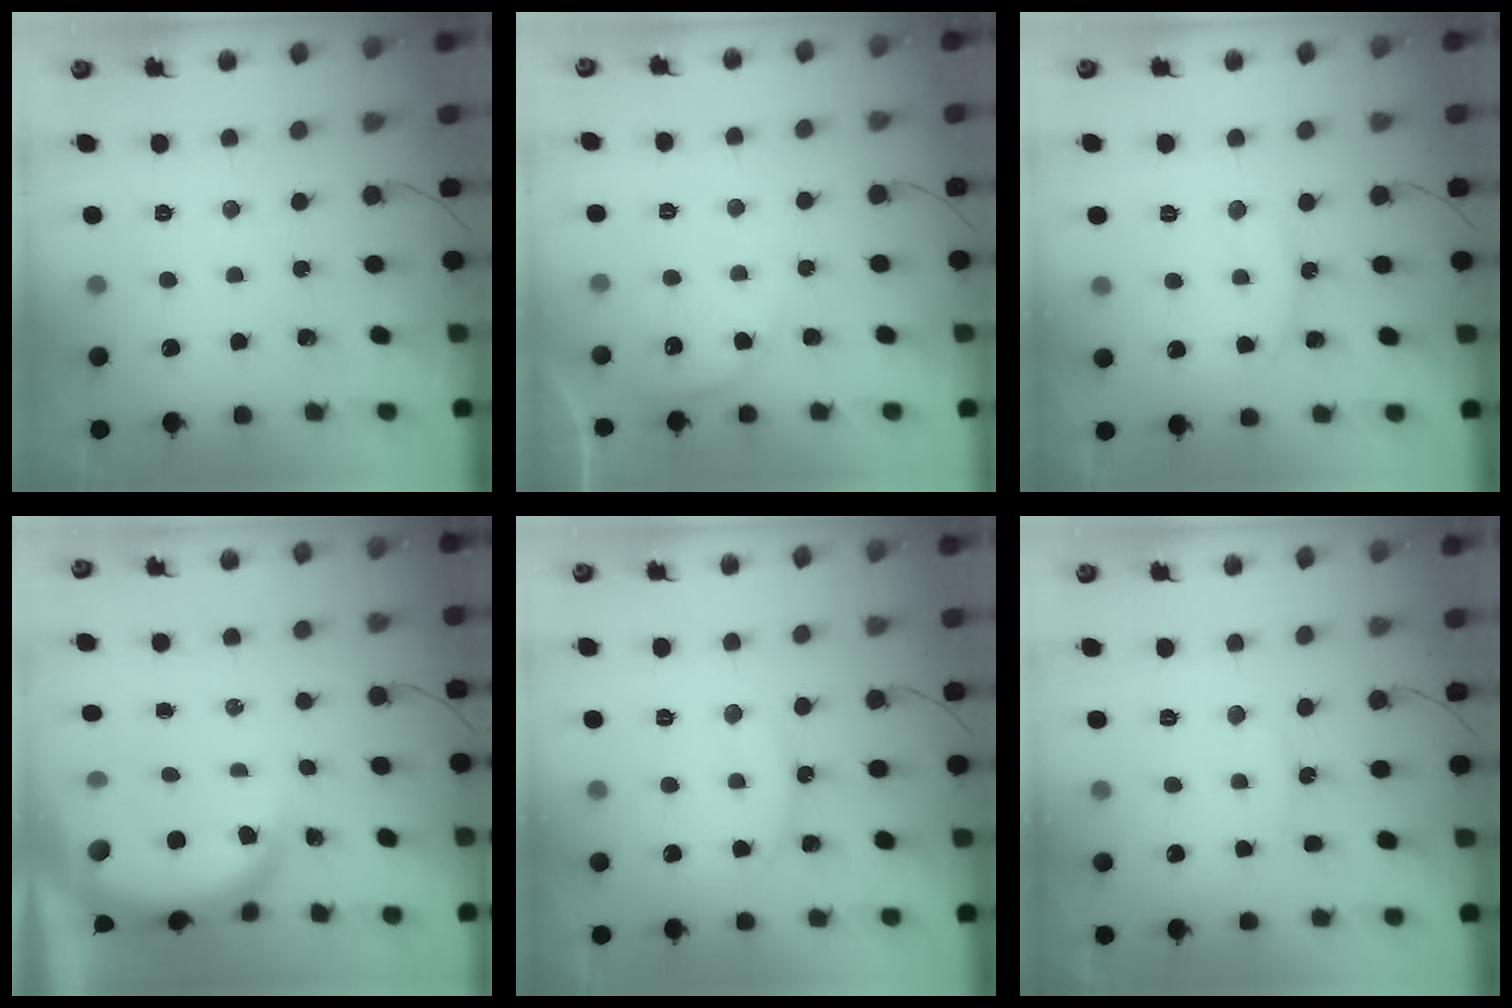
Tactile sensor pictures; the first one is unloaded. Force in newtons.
{"total": 3.6, "press": 3.5, "slide": 0.5}
{"total": 10.5, "press": 10.5, "slide": 0.6}
{"total": 5.7, "press": 5.6, "slide": 0.8}
{"total": 10.5, "press": 10.5, "slide": 0.6}
{"total": 8.5, "press": 8.5, "slide": 0.6}